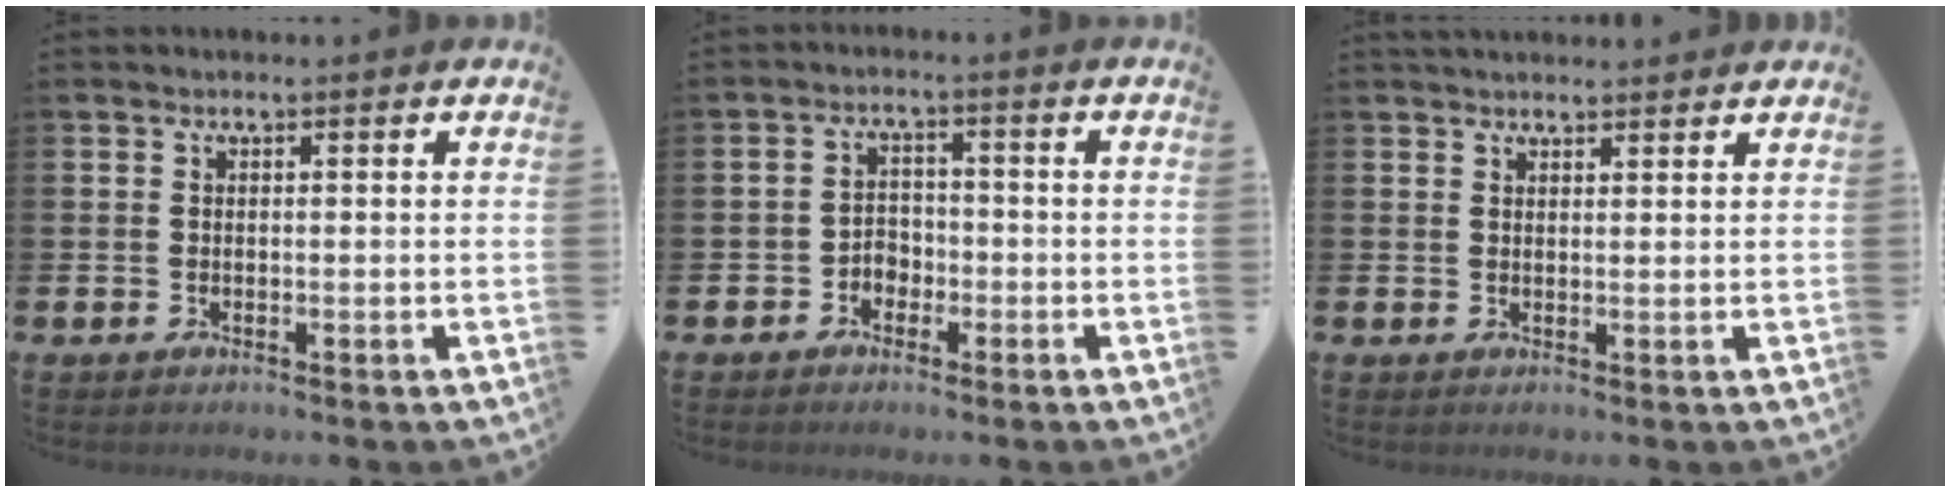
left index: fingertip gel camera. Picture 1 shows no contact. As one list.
[{"total": 2.6, "force": [-1.8, 1.8, 0.6], "torque": [-0.022, 0.009, -0.039]}, {"total": 2.1, "force": [2.0, 0.5, 0.2], "torque": [0.001, -0.006, 0.035]}]